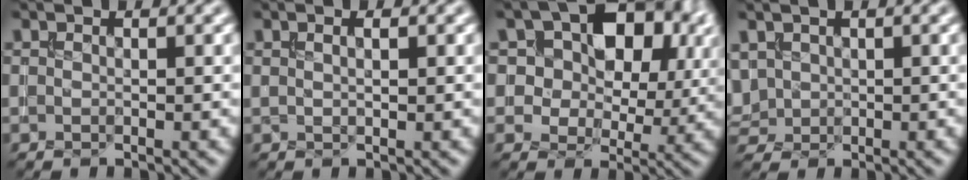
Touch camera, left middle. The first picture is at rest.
{"total": 1.3, "force": [0.6, 0.5, 1.1], "torque": [-0.006, -0.004, 0.003]}
{"total": 10.9, "force": [4.3, 7.3, 6.8], "torque": [-0.087, 0.018, 0.055]}
{"total": 2.3, "force": [0.5, 1.9, 1.1], "torque": [-0.033, 0.001, 0.017]}